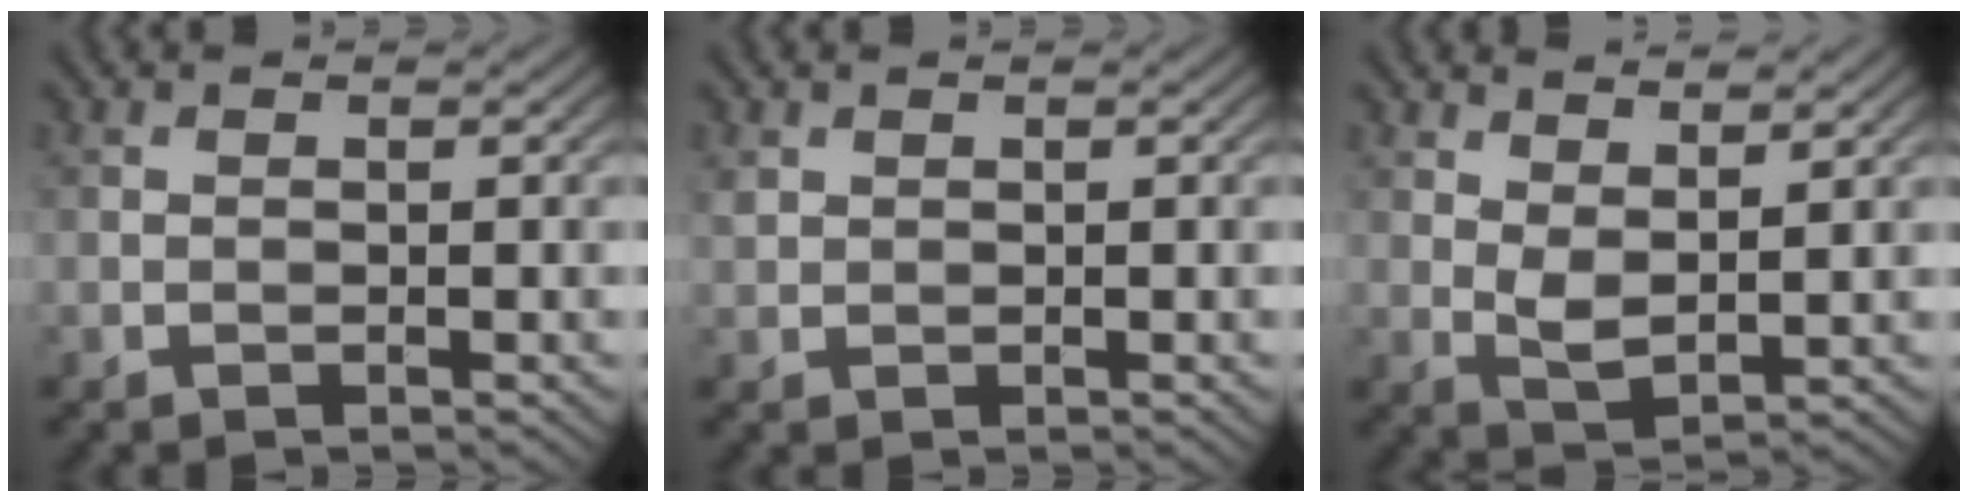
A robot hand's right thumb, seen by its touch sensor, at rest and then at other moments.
{"total": 1.0, "force": [0.7, 0.6, 0.3], "torque": [-0.011, 0.000, 0.017]}
{"total": 4.1, "force": [2.6, 1.5, 2.7], "torque": [-0.063, -0.004, 0.053]}